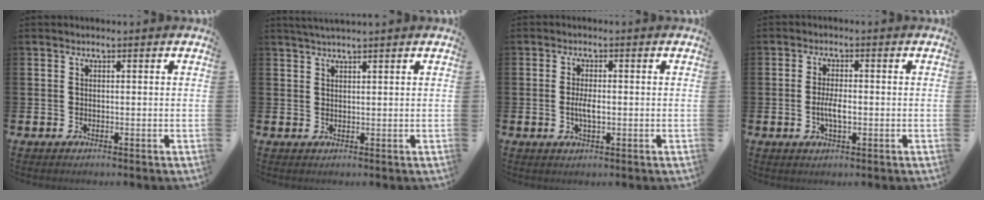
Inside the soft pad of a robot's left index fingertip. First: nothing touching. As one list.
[{"total": 1.8, "force": [1.7, -0.2, 0.6], "torque": [-0.017, 0.000, 0.032]}, {"total": 2.8, "force": [-0.2, 1.1, 2.6], "torque": [-0.042, -0.003, -0.006]}, {"total": 3.3, "force": [-0.5, 1.3, 3.0], "torque": [-0.042, -0.002, -0.013]}]